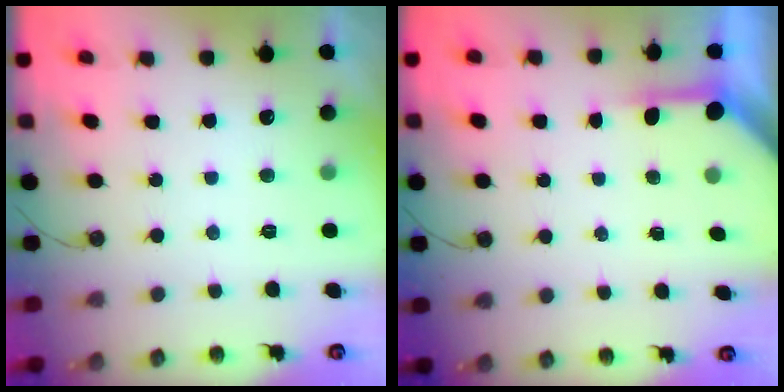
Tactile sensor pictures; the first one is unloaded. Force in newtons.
{"total": 3.8, "press": 3.8, "slide": 0.5}